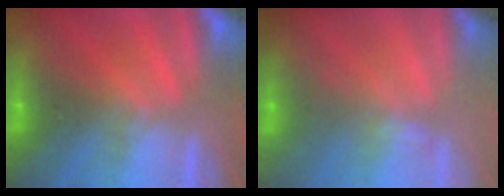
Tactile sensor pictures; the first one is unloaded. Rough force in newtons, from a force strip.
{"total": 2.4}